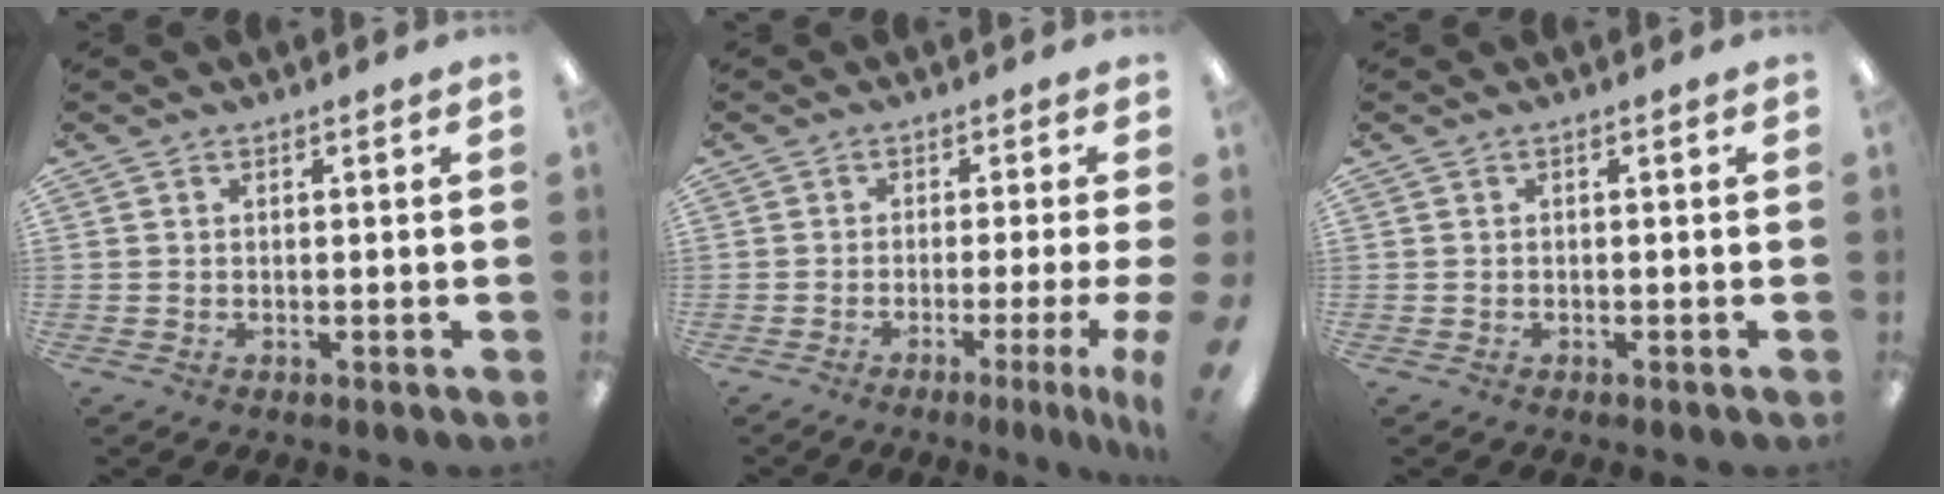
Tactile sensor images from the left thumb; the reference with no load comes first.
{"total": 4.6, "force": [-2.0, -0.6, 4.1], "torque": [-0.063, -0.014, -0.030]}
{"total": 0.0}